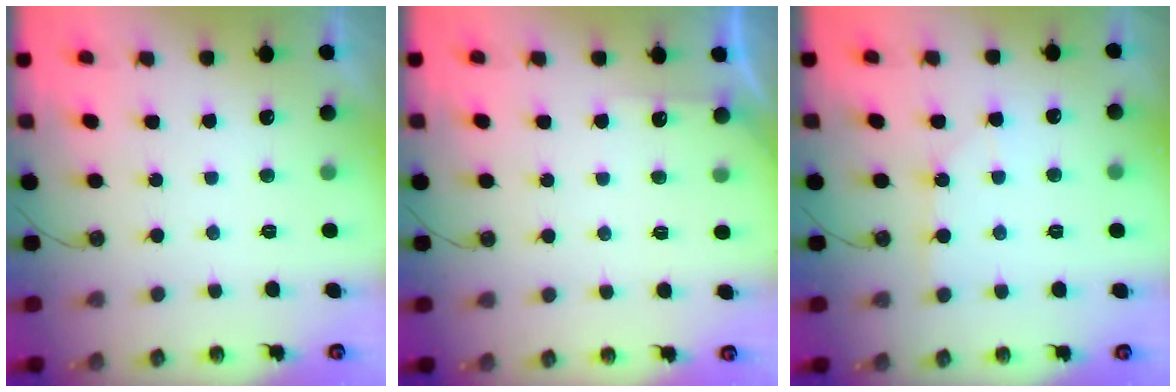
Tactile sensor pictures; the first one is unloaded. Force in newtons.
{"total": 3.1, "press": 3.1, "slide": 0.4}
{"total": 3.9, "press": 3.9, "slide": 0.5}